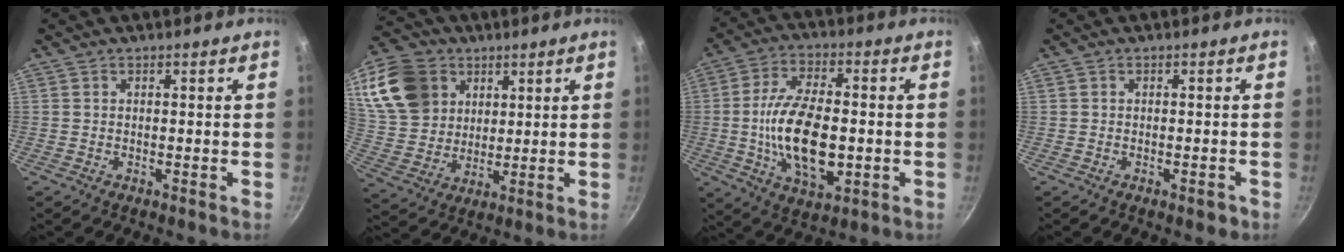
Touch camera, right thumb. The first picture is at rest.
{"total": 17.7, "force": [7.5, 13.7, 8.3], "torque": [-0.153, -0.012, 0.151]}
{"total": 16.9, "force": [-1.9, 8.5, 14.4], "torque": [-0.254, 0.010, -0.034]}
{"total": 1.8, "force": [-0.9, 0.9, 1.2], "torque": [-0.009, 0.009, -0.009]}